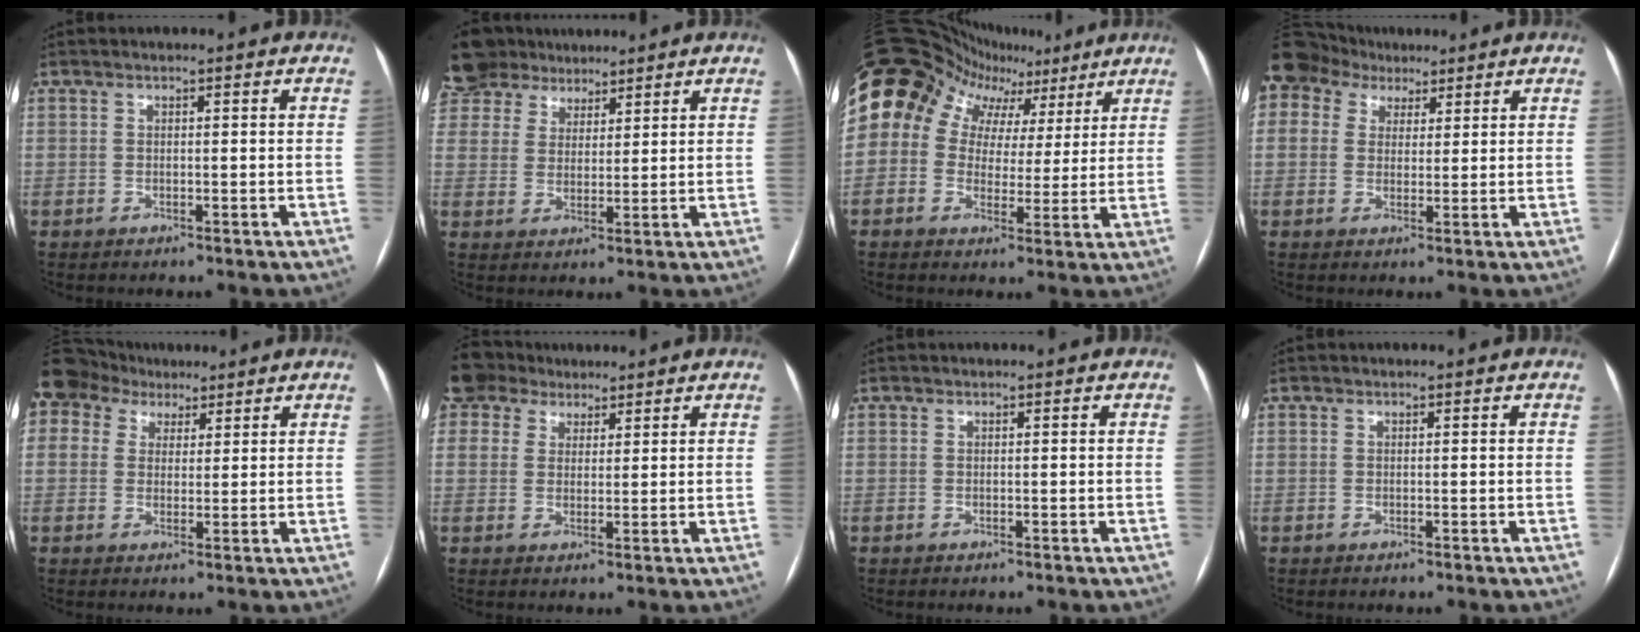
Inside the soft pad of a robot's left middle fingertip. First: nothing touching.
{"total": 11.6, "force": [9.2, 6.9, 1.9], "torque": [-0.062, 0.037, 0.176]}
{"total": 17.1, "force": [8.0, 13.1, 7.5], "torque": [-0.147, 0.081, 0.128]}
{"total": 13.4, "force": [7.7, 10.1, 4.1], "torque": [-0.125, 0.066, 0.147]}
{"total": 10.7, "force": [6.7, 8.0, 2.6], "torque": [-0.078, 0.052, 0.126]}
{"total": 5.5, "force": [4.3, 3.5, -0.2], "torque": [0.003, 0.024, 0.082]}
{"total": 0.0}
{"total": 0.0}